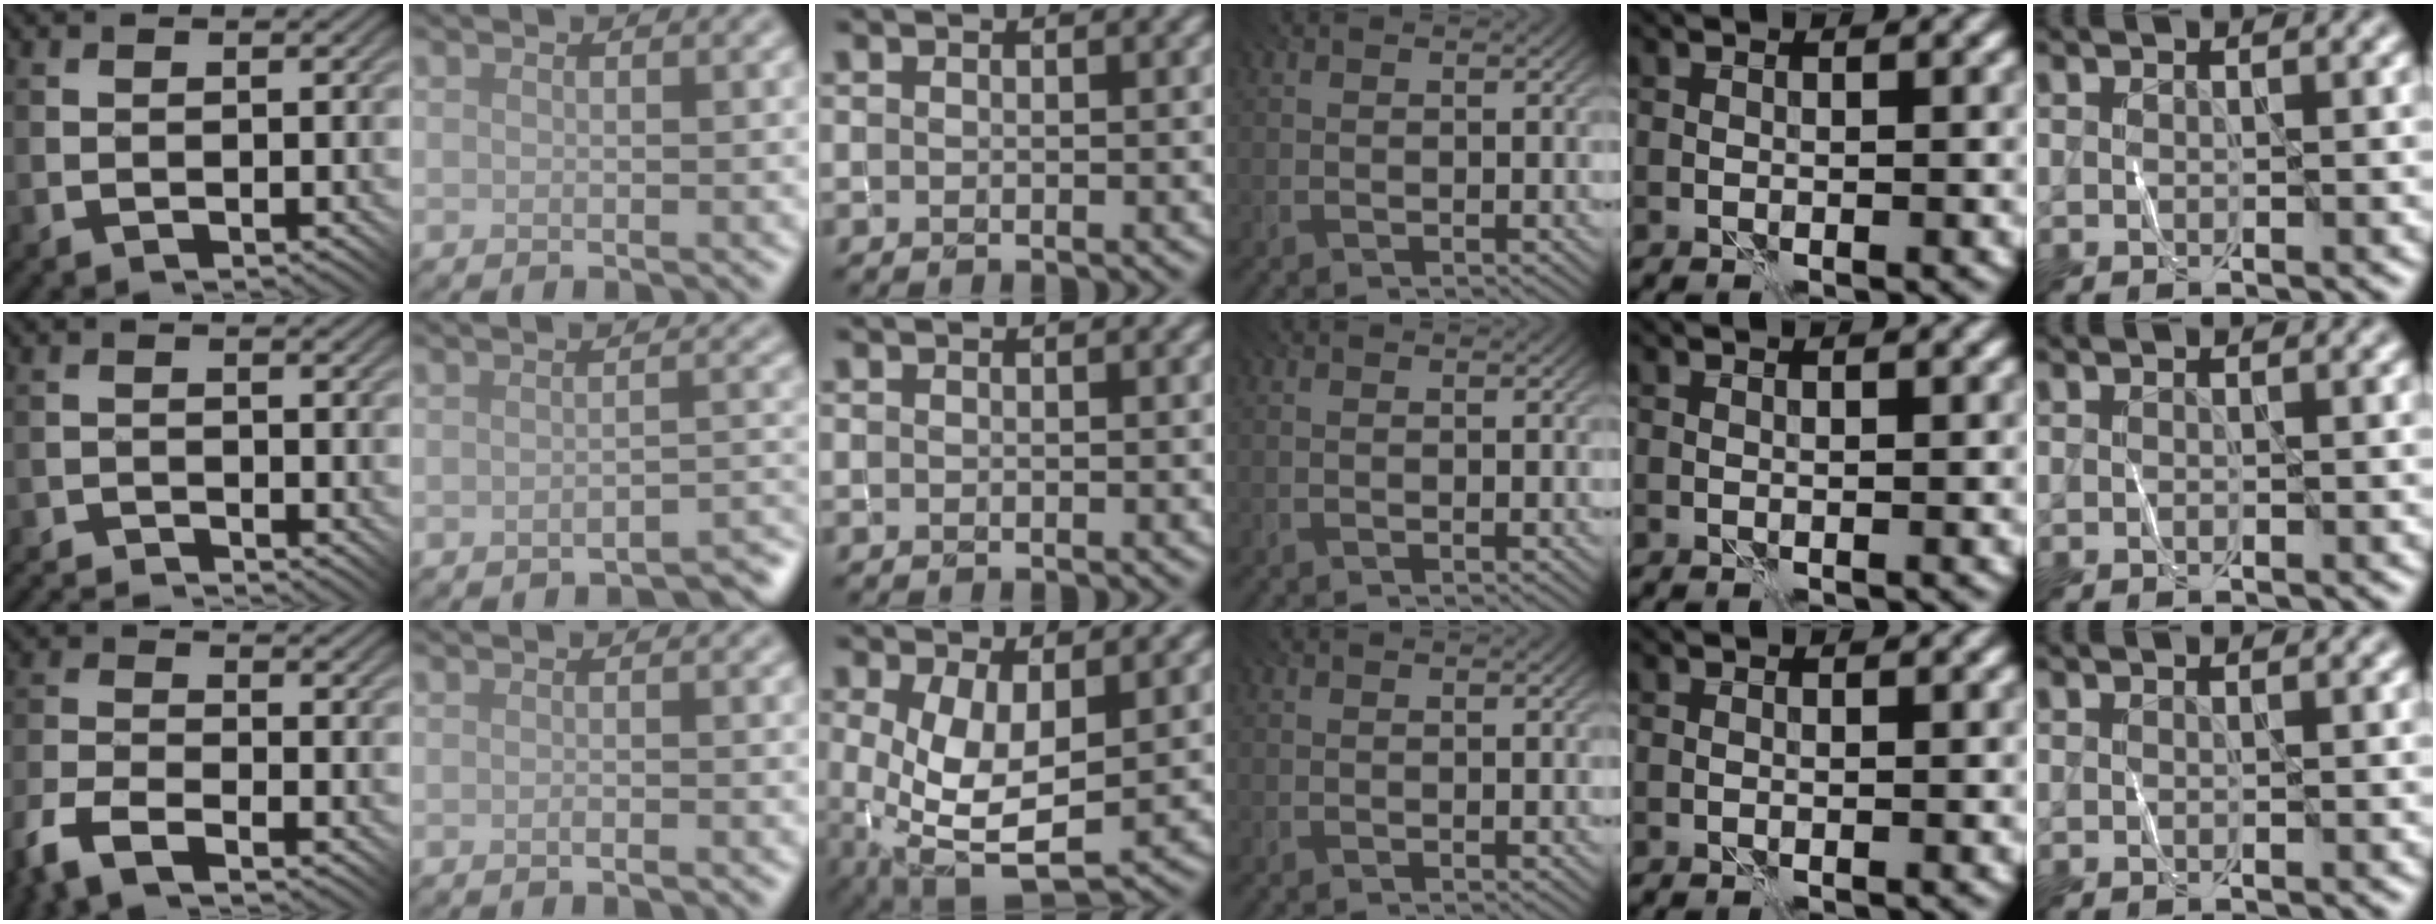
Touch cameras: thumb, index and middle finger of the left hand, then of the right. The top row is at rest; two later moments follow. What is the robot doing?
{"motion": "fold", "object": "shorts"}